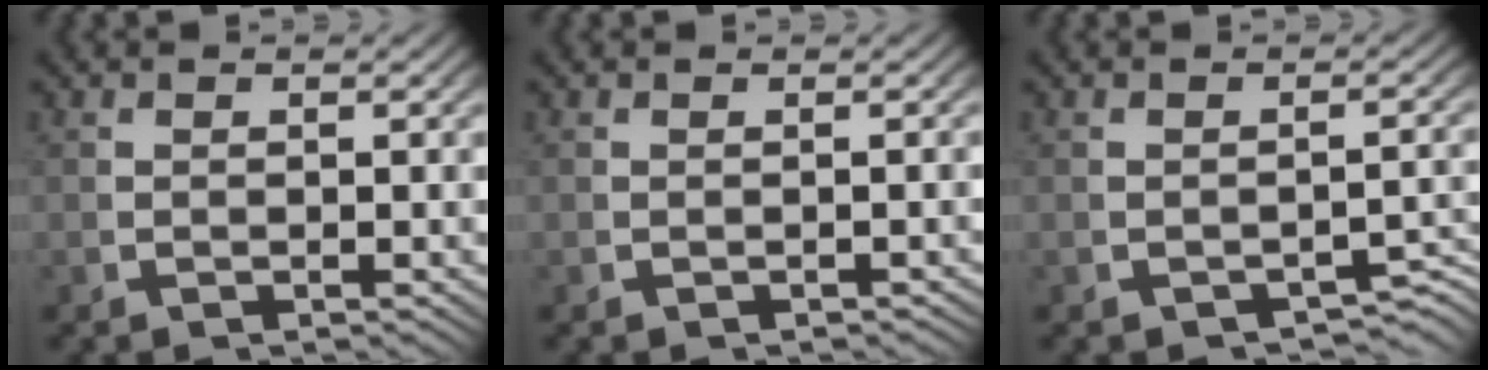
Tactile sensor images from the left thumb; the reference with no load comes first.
{"total": 0.7, "force": [-0.7, 0.1, 0.1], "torque": [-0.003, -0.001, -0.009]}
{"total": 2.5, "force": [-2.0, 0.8, 1.3], "torque": [-0.011, -0.003, -0.029]}